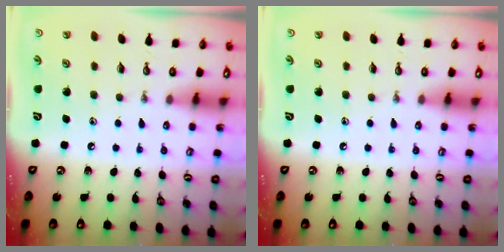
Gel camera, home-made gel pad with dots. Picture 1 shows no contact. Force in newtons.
{"total": 0.0}